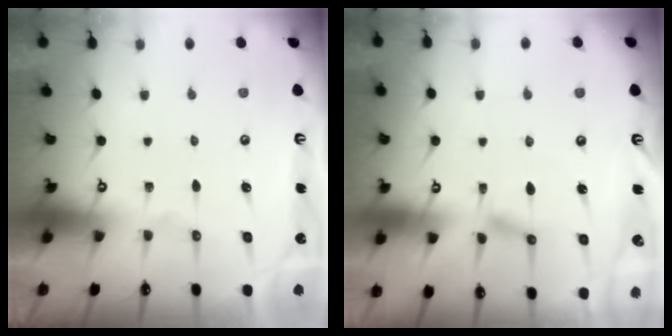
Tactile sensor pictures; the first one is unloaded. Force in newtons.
{"total": 2.3, "press": 2.3, "slide": 0.5}